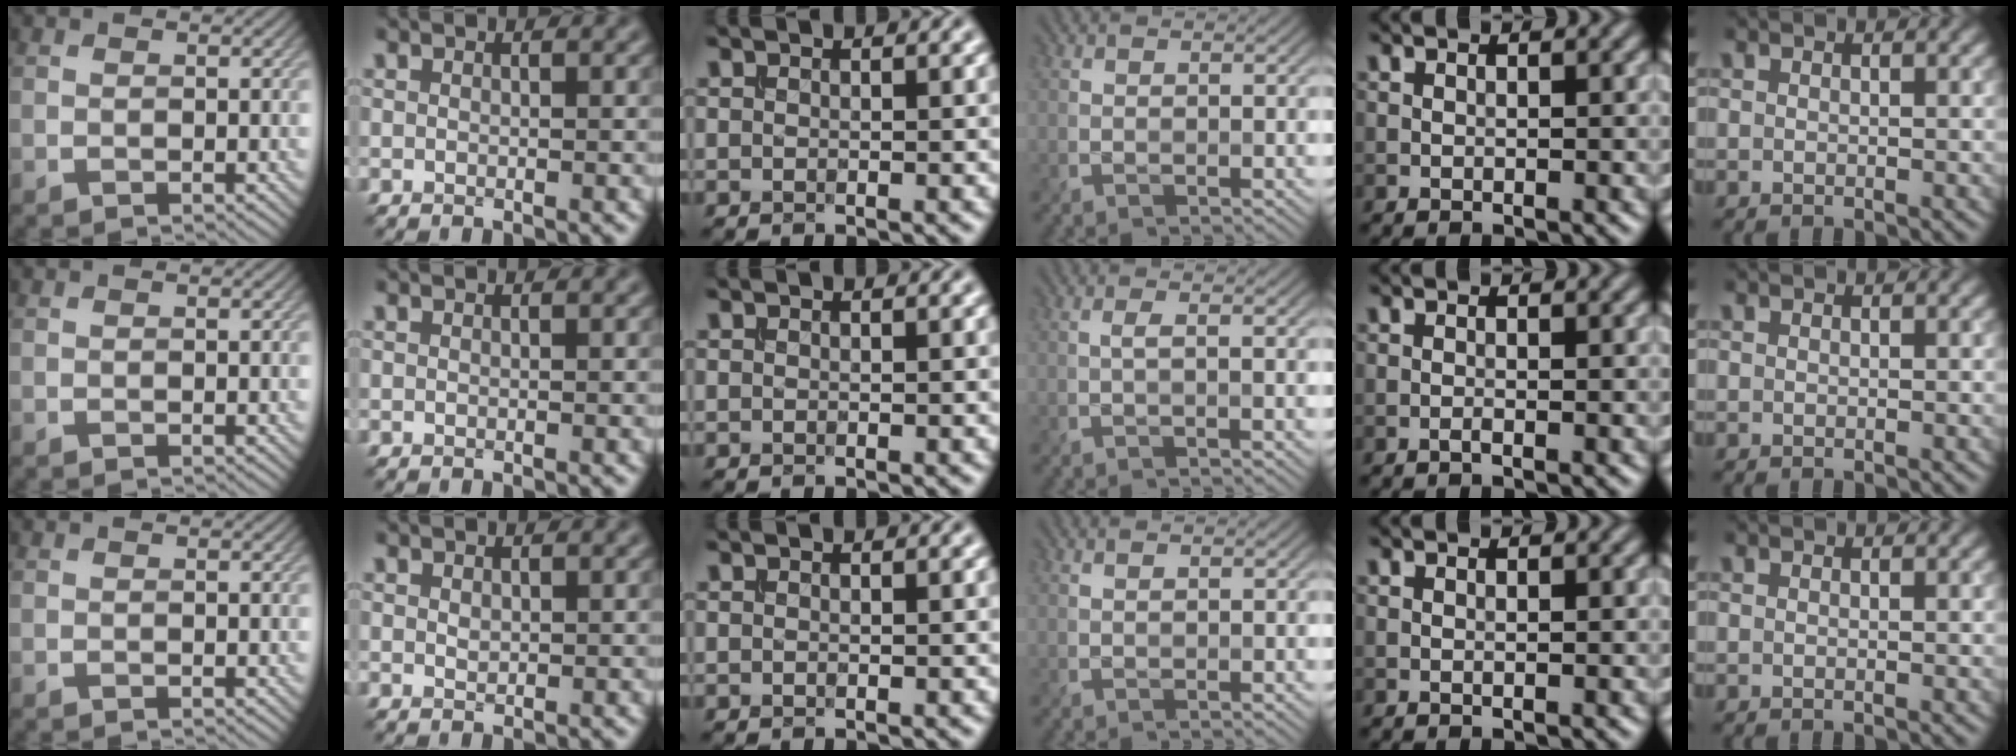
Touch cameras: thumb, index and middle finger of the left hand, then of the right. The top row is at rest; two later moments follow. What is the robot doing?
{"motion": "insert", "object": "drawer"}